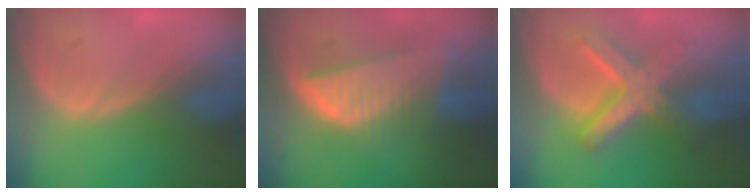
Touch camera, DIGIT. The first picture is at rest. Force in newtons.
{"total": 8.2, "press": 7.2, "slide": 3.9}
{"total": 8.7, "press": 8.6, "slide": 0.8}